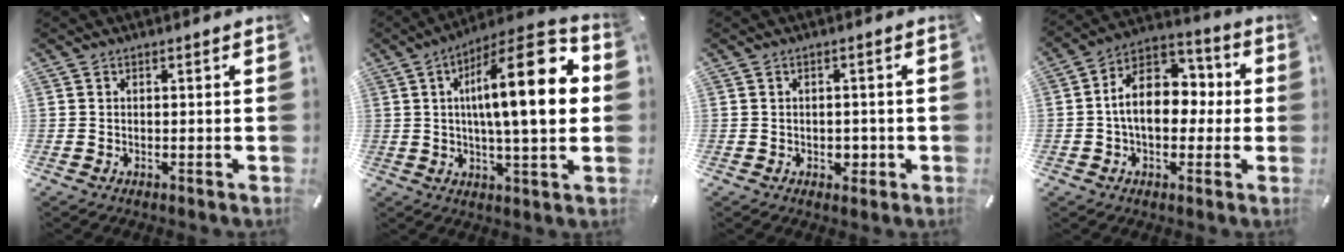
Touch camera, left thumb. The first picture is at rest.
{"total": 21.4, "force": [3.9, 6.1, 20.2], "torque": [-0.319, -0.014, 0.047]}
{"total": 2.8, "force": [-0.7, 2.3, 1.4], "torque": [-0.018, -0.002, -0.016]}
{"total": 13.7, "force": [-0.2, 9.8, 9.6], "torque": [-0.163, 0.006, -0.003]}